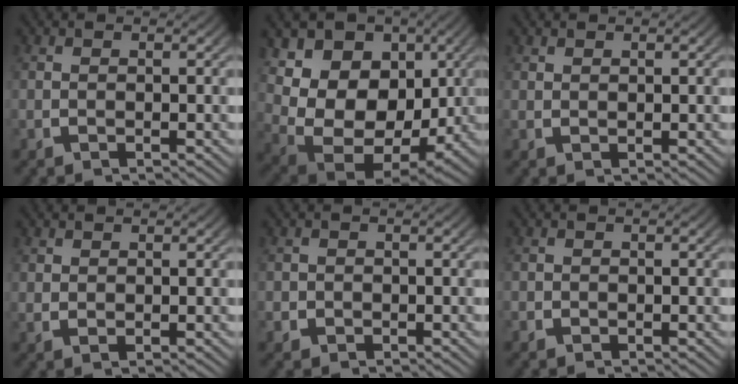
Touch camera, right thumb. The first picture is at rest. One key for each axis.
{"total": 16.8, "fx": -0.8, "fy": 12.8, "fz": 10.9, "tx": -0.239, "ty": -0.073, "tz": 0.005}
{"total": 0.6, "fx": 0.6, "fy": 0.1, "fz": 0.1, "tx": 0.004, "ty": -0.001, "tz": 0.015}
{"total": 0.8, "fx": 0.6, "fy": 0.3, "fz": 0.5, "tx": -0.009, "ty": -0.001, "tz": 0.017}
{"total": 1.5, "fx": -0.5, "fy": 1.4, "fz": 0.3, "tx": -0.004, "ty": -0.006, "tz": -0.008}
{"total": 0.7, "fx": -0.3, "fy": 0.6, "fz": 0.1, "tx": 0.000, "ty": -0.004, "tz": -0.006}